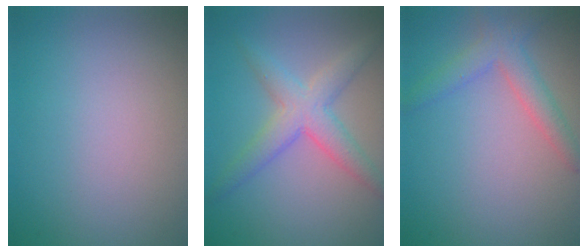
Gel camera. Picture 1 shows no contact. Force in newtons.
{"total": 3.0, "press": 3.0, "slide": 0.3}
{"total": 2.9, "press": 2.9, "slide": 0.1}